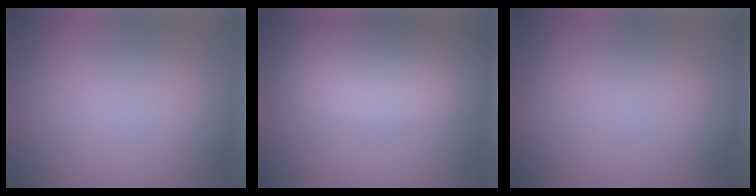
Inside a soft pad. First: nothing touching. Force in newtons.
{"total": 8.7, "press": 8.7, "slide": 0.7}
{"total": 0.0}